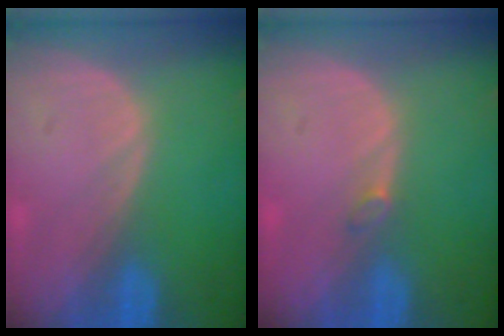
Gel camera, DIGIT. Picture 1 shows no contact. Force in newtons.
{"total": 0.9, "press": 0.9, "slide": 0.3}